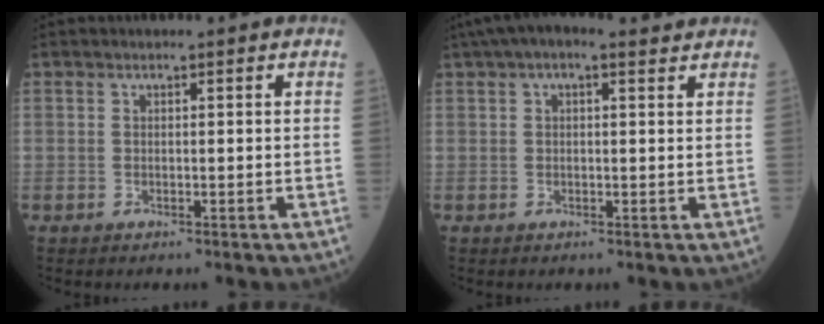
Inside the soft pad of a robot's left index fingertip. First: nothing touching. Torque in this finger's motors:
{"motor_torque": [0.95, -1.18, 0.41, 0.09]}